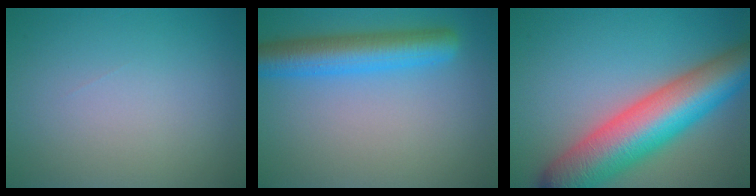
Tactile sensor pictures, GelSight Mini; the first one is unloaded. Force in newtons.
{"total": 5.7, "press": 5.7, "slide": 0.3}
{"total": 11.7, "press": 11.7, "slide": 0.5}